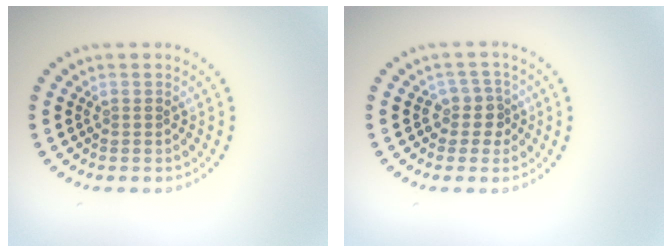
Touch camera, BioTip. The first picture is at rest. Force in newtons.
{"total": 2.1, "press": 1.7, "slide": 1.3}